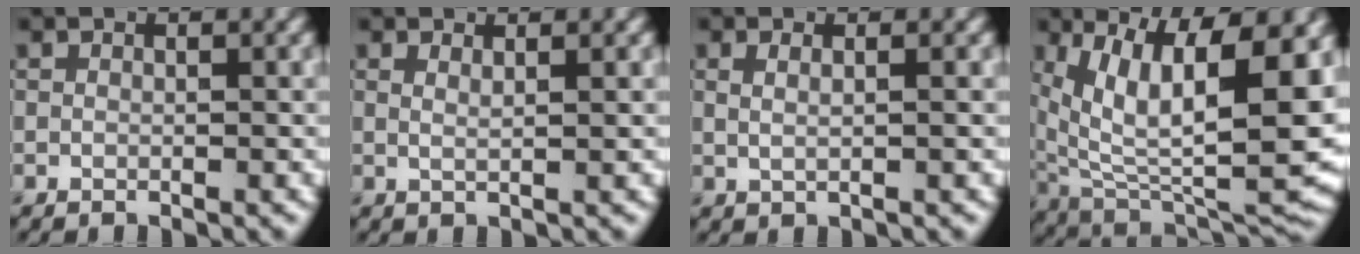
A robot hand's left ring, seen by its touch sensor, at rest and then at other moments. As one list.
[{"total": 1.6, "force": [0.9, 0.6, 1.2], "torque": [-0.013, -0.001, 0.004]}, {"total": 2.3, "force": [0.8, 1.0, 1.9], "torque": [-0.020, -0.002, -0.002]}, {"total": 15.0, "force": [4.1, 6.4, 13.0], "torque": [-0.211, -0.002, 0.078]}]